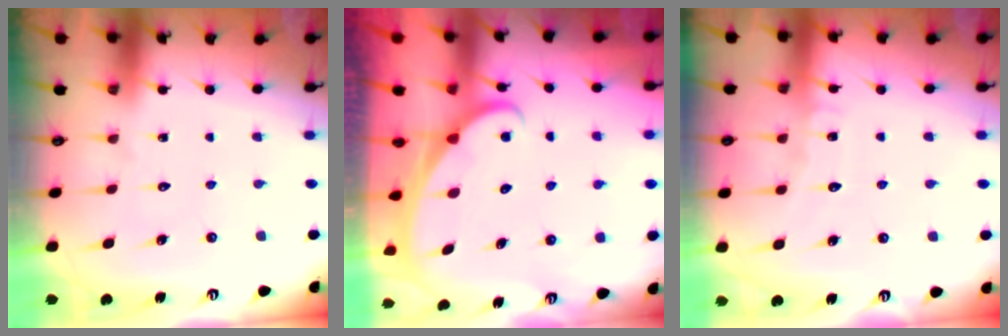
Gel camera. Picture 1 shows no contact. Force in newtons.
{"total": 2.3, "press": 2.3, "slide": 0.1}
{"total": 5.0, "press": 5.0, "slide": 0.6}